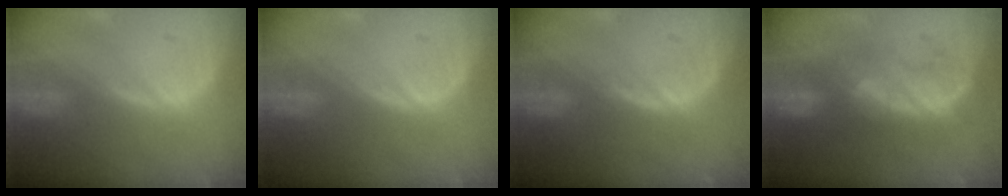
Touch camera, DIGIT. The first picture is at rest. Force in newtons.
{"total": 0.0}
{"total": 0.7, "press": 0.7, "slide": 0.2}
{"total": 8.1, "press": 7.8, "slide": 2.4}